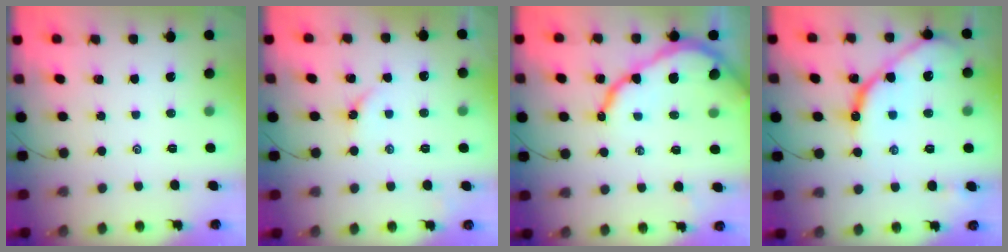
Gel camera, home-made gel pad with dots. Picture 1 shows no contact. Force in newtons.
{"total": 3.5, "press": 3.4, "slide": 0.6}
{"total": 12.2, "press": 12.1, "slide": 1.2}
{"total": 13.2, "press": 13.1, "slide": 1.0}